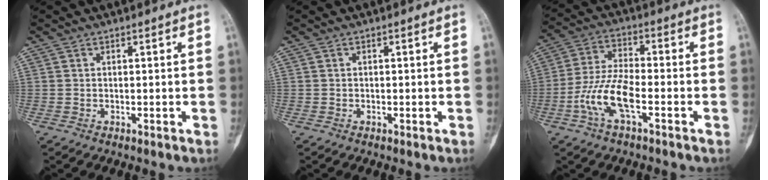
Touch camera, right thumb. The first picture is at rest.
{"total": 0.0}
{"total": 9.7, "force": [-3.7, 3.5, 8.3], "torque": [-0.179, 0.029, -0.074]}